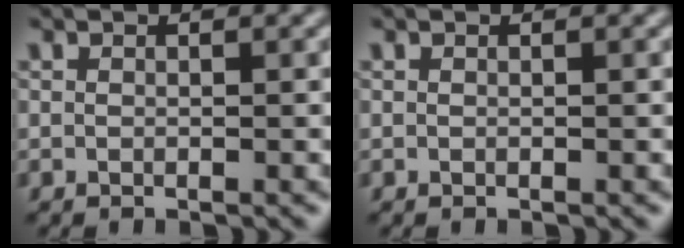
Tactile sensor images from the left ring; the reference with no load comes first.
{"total": 0.0}